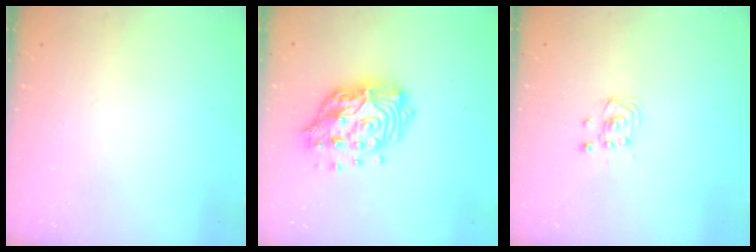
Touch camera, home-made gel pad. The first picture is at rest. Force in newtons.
{"total": 17.1, "press": 17.0, "slide": 1.5}
{"total": 2.9, "press": 2.9, "slide": 0.4}